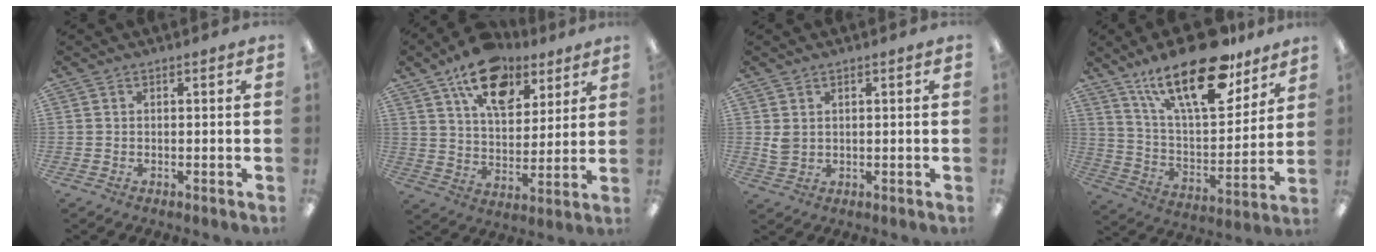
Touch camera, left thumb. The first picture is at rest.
{"total": 16.5, "force": [10.7, 8.9, 8.9], "torque": [-0.130, -0.052, 0.188]}
{"total": 2.8, "force": [1.0, 2.0, 1.6], "torque": [-0.024, -0.001, 0.018]}
{"total": 24.4, "force": [16.5, 9.1, 15.6], "torque": [-0.253, -0.094, 0.279]}